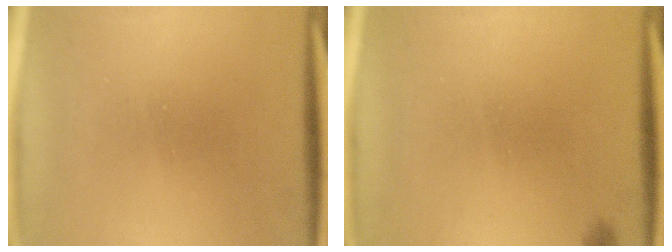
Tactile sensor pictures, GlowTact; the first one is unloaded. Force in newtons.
{"total": 0.6}